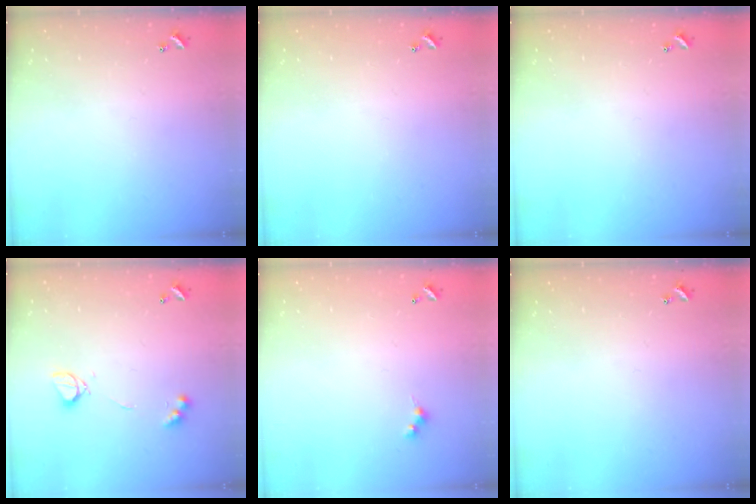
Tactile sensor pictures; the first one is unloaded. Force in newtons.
{"total": 0.0}
{"total": 0.0}
{"total": 3.2, "press": 3.1, "slide": 0.6}
{"total": 2.5, "press": 2.5, "slide": 0.5}
{"total": 0.0}